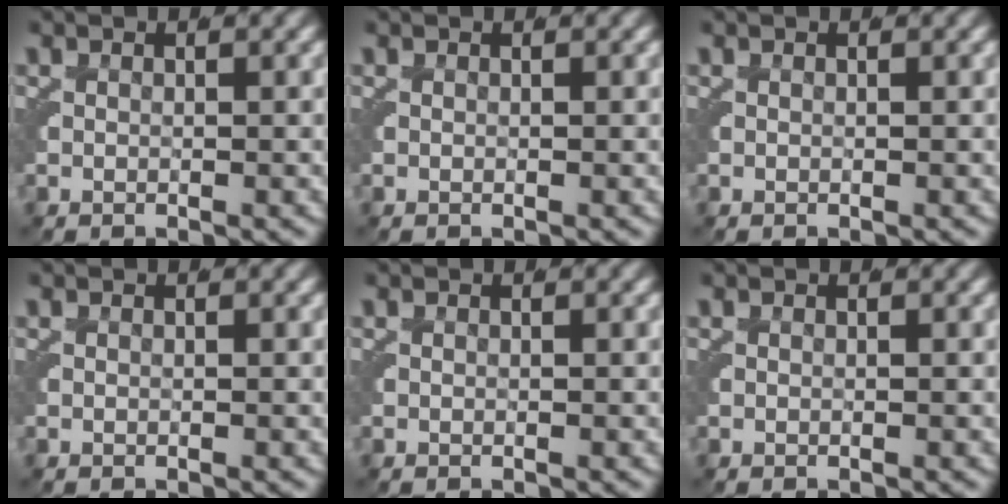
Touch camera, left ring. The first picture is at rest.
{"total": 0.0}
{"total": 0.0}
{"total": 0.0}
{"total": 0.0}
{"total": 0.0}